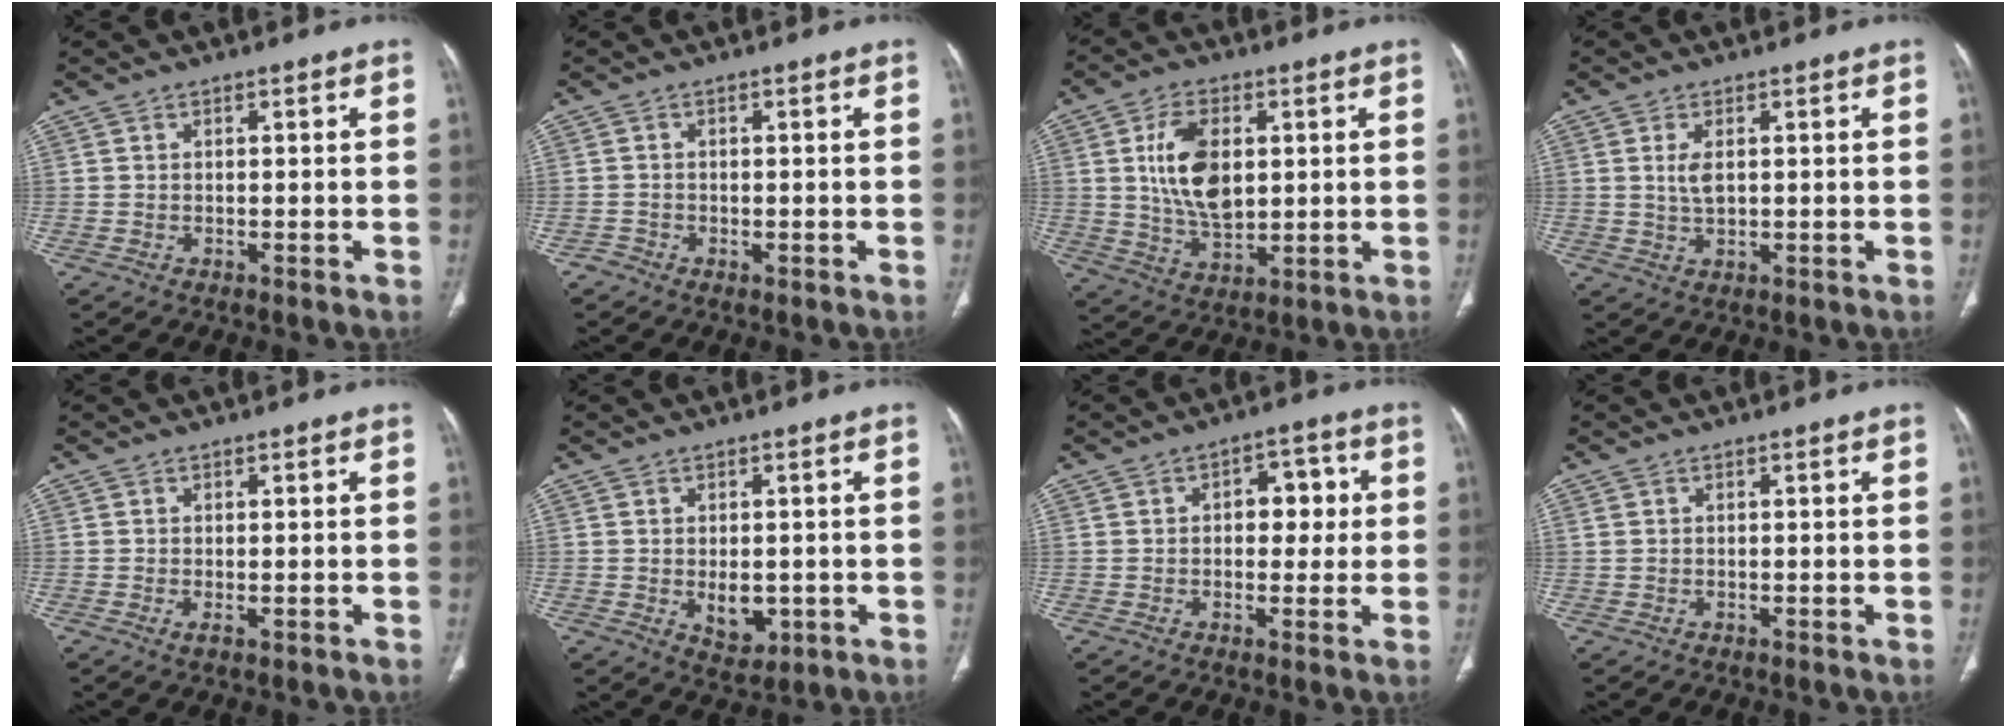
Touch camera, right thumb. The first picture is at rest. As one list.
[{"total": 1.0, "force": [-0.7, 0.7, 0.0], "torque": [0.005, 0.003, -0.019]}, {"total": 12.1, "force": [2.3, 7.1, 9.5], "torque": [-0.160, -0.012, 0.049]}, {"total": 3.4, "force": [0.8, 1.7, 2.9], "torque": [-0.060, -0.006, 0.019]}, {"total": 1.2, "force": [-0.4, 0.5, 1.0], "torque": [-0.020, -0.003, -0.005]}, {"total": 5.0, "force": [-0.8, 3.3, 3.7], "torque": [-0.034, -0.008, 0.002]}, {"total": 6.7, "force": [0.9, 4.3, 5.1], "torque": [-0.033, 0.012, 0.009]}, {"total": 0.6, "force": [0.3, 0.4, 0.3], "torque": [-0.004, 0.005, 0.007]}]